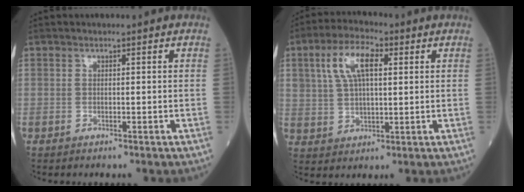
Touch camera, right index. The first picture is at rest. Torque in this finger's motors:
{"motor_torque": [0.36, 0.19, 0.25, 0.10]}